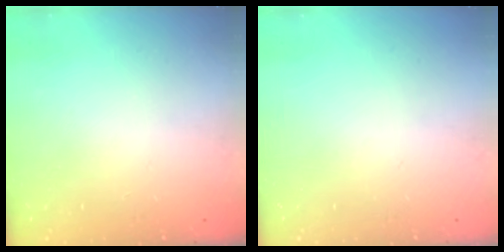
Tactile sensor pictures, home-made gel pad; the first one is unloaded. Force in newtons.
{"total": 0.0}